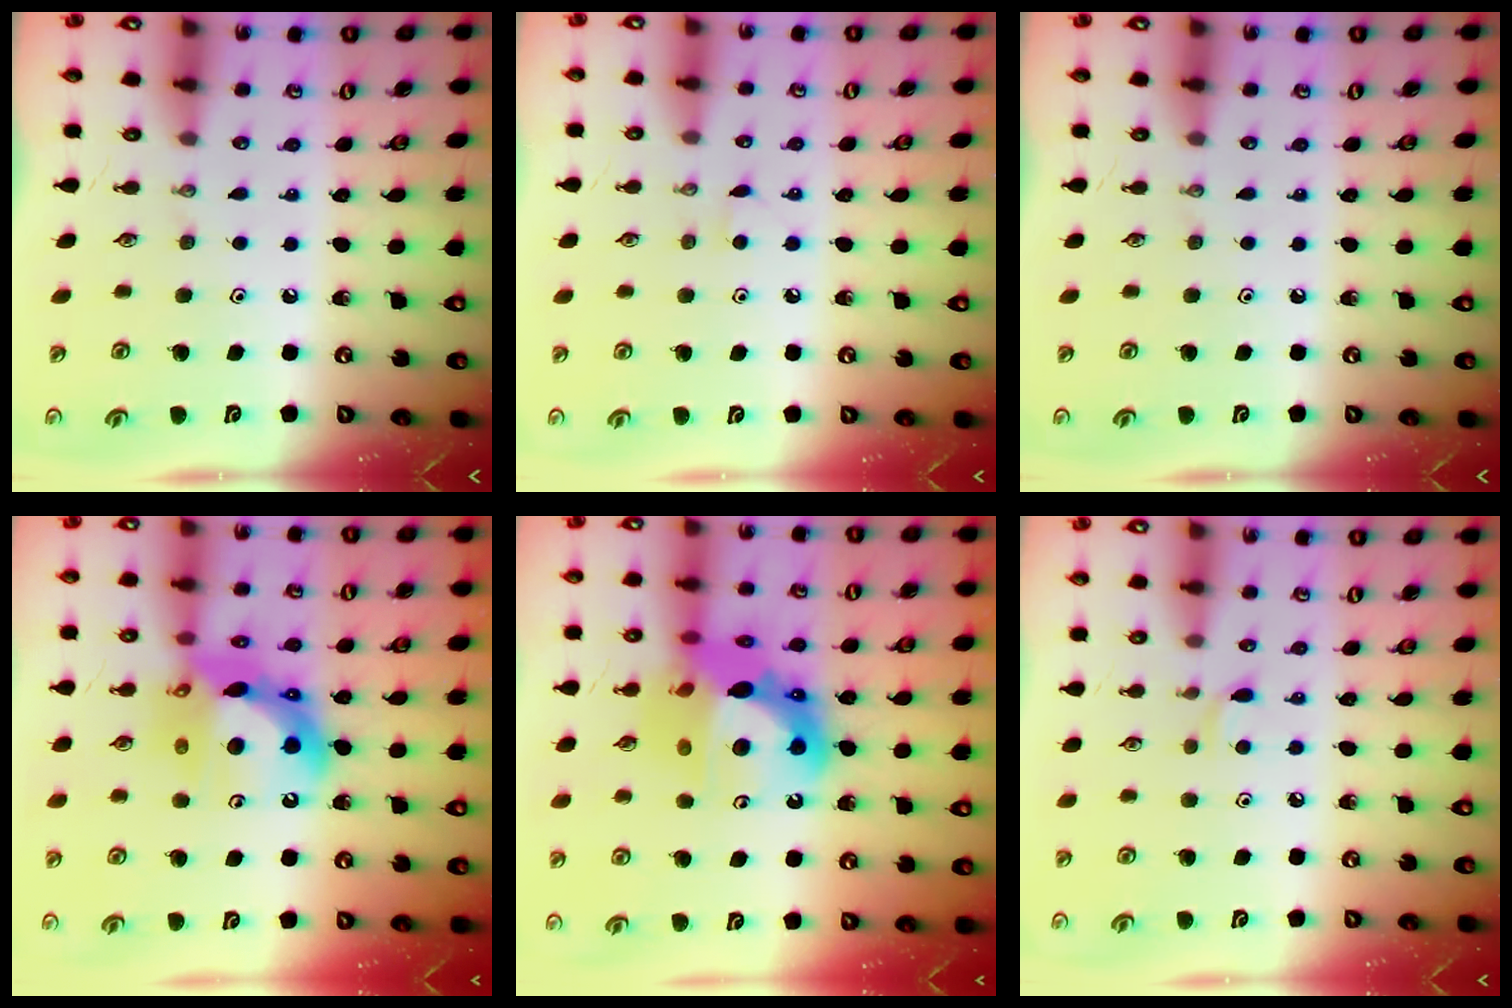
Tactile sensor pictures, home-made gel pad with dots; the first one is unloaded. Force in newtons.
{"total": 2.9, "press": 2.9, "slide": 0.4}
{"total": 0.0}
{"total": 16.6, "press": 16.5, "slide": 1.6}
{"total": 19.3, "press": 19.2, "slide": 1.8}
{"total": 5.1, "press": 5.1, "slide": 0.7}